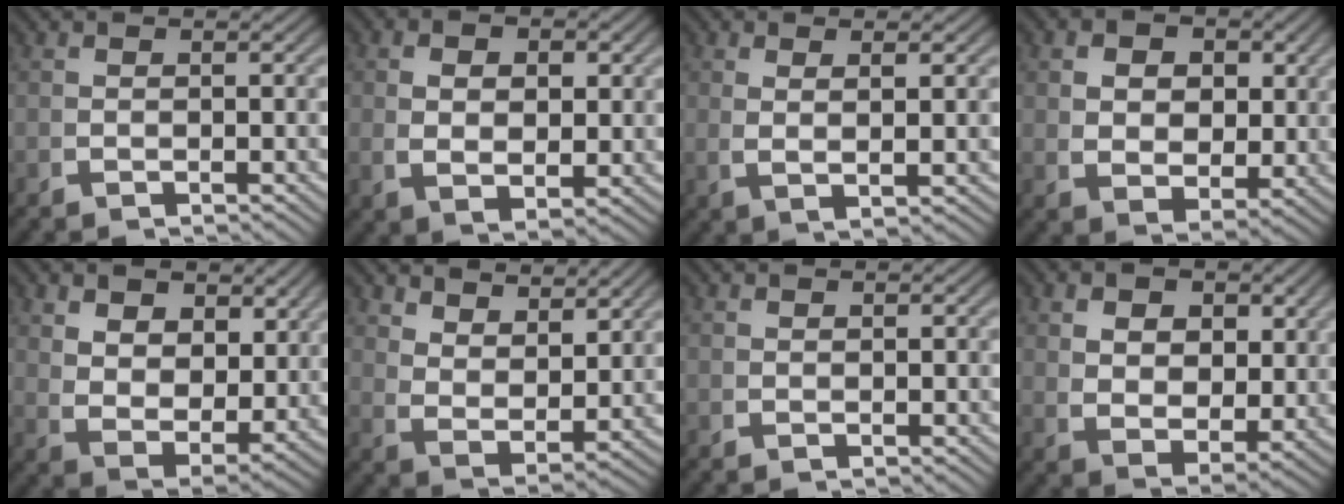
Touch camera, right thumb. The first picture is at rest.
{"total": 3.7, "force": [0.6, 2.2, 2.9], "torque": [-0.050, -0.011, 0.025]}
{"total": 2.4, "force": [1.1, 0.0, 2.2], "torque": [-0.041, -0.001, 0.030]}
{"total": 6.1, "force": [1.2, 4.6, 3.9], "torque": [-0.072, -0.027, 0.037]}
{"total": 7.8, "force": [1.5, 5.4, 5.5], "torque": [-0.125, -0.047, 0.049]}
{"total": 4.8, "force": [2.4, 2.4, 3.4], "torque": [-0.074, -0.021, 0.058]}
{"total": 0.0}
{"total": 6.2, "force": [1.3, 4.3, 4.2], "torque": [-0.082, -0.032, 0.040]}